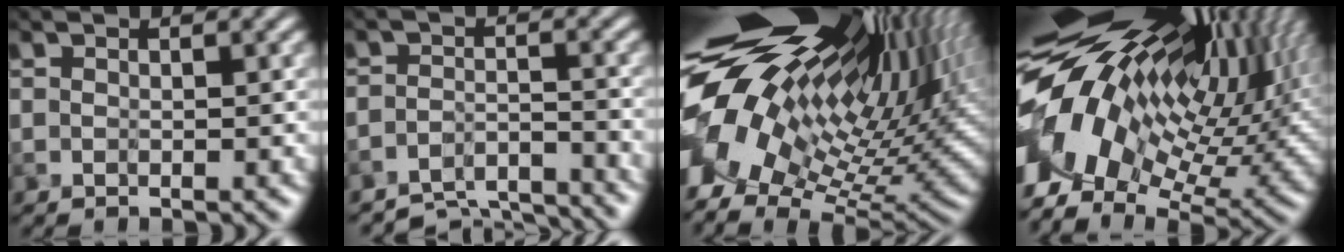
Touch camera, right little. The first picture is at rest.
{"total": 6.7, "force": [-6.4, 1.3, 1.4], "torque": [-0.017, -0.014, -0.097]}
{"total": 19.0, "force": [4.4, 9.8, 15.7], "torque": [-0.265, 0.001, 0.091]}
{"total": 17.8, "force": [2.9, 8.4, 15.4], "torque": [-0.272, -0.007, 0.055]}